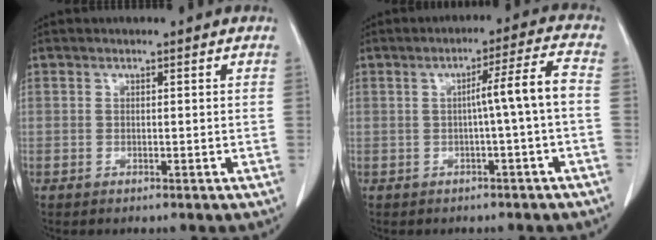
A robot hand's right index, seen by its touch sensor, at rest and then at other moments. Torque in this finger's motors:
{"motor_torque": [0.83, -0.30, 0.47, 0.11]}